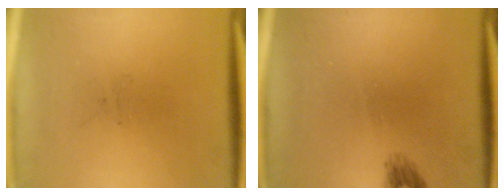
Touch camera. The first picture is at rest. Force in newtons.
{"total": 1.3}